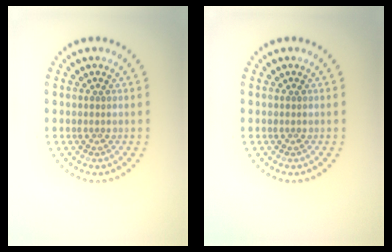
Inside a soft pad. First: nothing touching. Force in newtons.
{"total": 0.0}